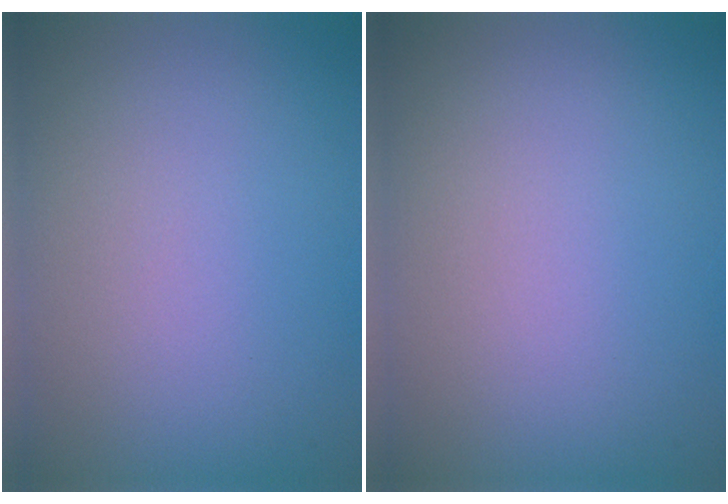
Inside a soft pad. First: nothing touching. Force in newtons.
{"total": 0.0}